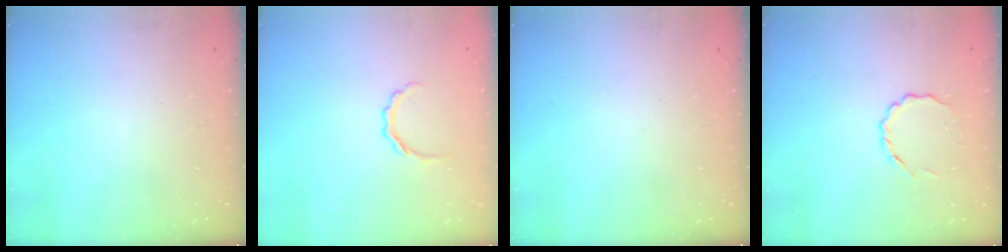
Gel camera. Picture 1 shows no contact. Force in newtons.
{"total": 3.7, "press": 3.7, "slide": 0.7}
{"total": 0.0}
{"total": 4.3, "press": 4.1, "slide": 1.4}